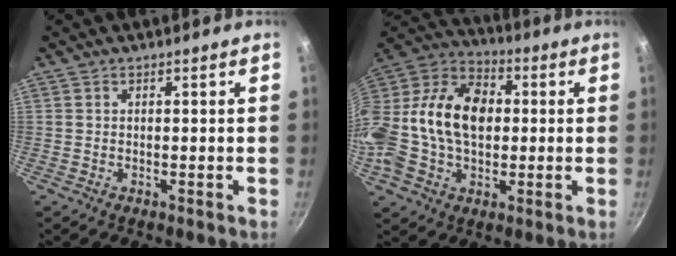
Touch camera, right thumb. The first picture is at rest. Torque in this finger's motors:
{"motor_torque": [2.34, 2.67, 0.49, -0.30, 0.29]}